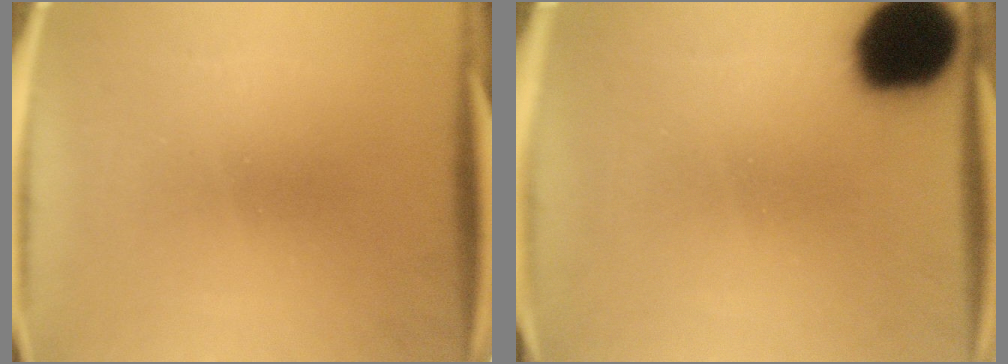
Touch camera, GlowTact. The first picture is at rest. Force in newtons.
{"total": 19.5}